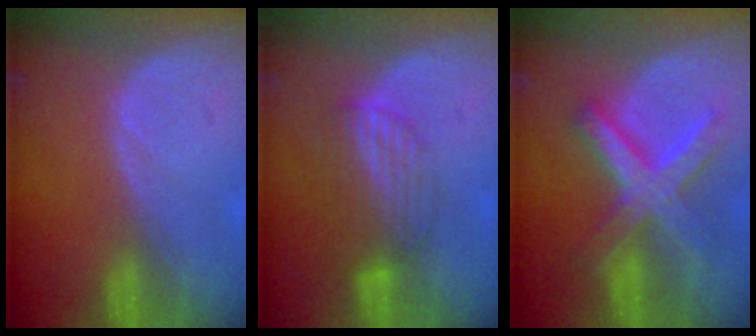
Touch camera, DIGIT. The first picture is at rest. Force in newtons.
{"total": 6.9, "press": 5.8, "slide": 3.8}
{"total": 9.0, "press": 9.0, "slide": 0.6}